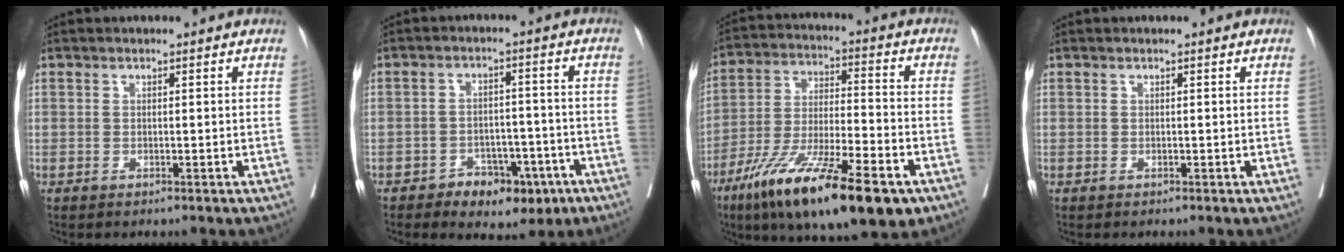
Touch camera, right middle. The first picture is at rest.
{"total": 7.5, "force": [-4.3, 4.5, 4.2], "torque": [-0.051, 0.015, -0.057]}
{"total": 21.2, "force": [-12.4, 4.1, 16.7], "torque": [-0.268, -0.039, -0.209]}
{"total": 0.0}